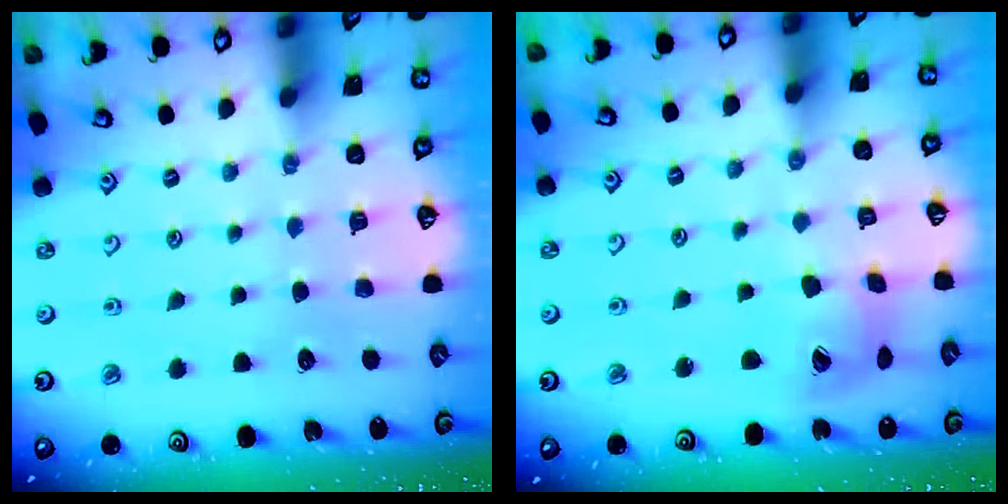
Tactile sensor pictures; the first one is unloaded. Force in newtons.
{"total": 13.5, "press": 13.4, "slide": 1.7}